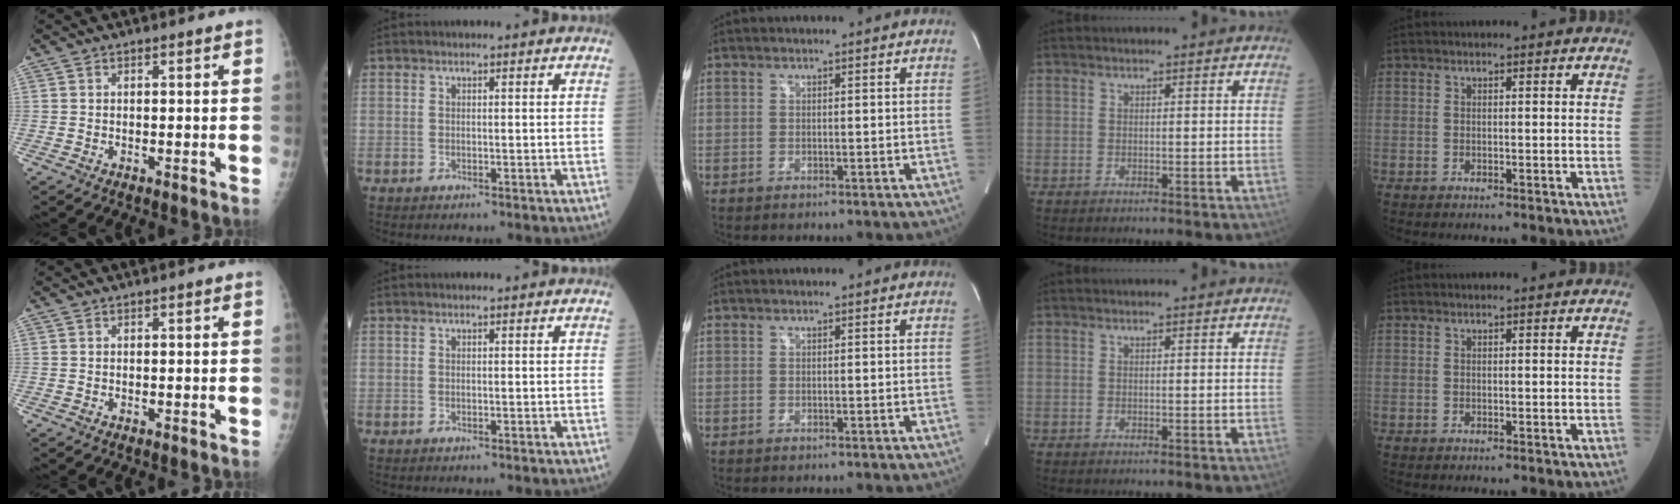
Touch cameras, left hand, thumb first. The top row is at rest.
{}